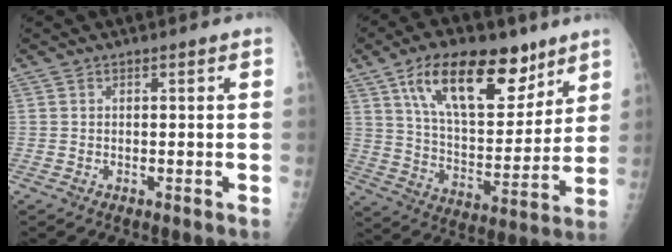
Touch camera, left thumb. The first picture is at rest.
{"total": 21.0, "force": [12.1, 10.0, 13.9], "torque": [-0.183, -0.052, 0.209]}